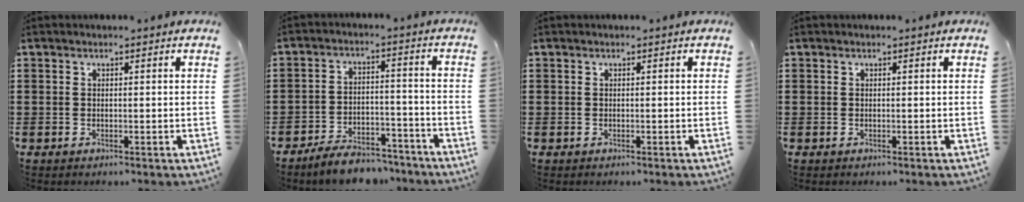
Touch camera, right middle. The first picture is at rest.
{"total": 6.5, "force": [-6.2, 1.3, 1.7], "torque": [-0.026, 0.015, -0.117]}
{"total": 0.0}
{"total": 0.0}